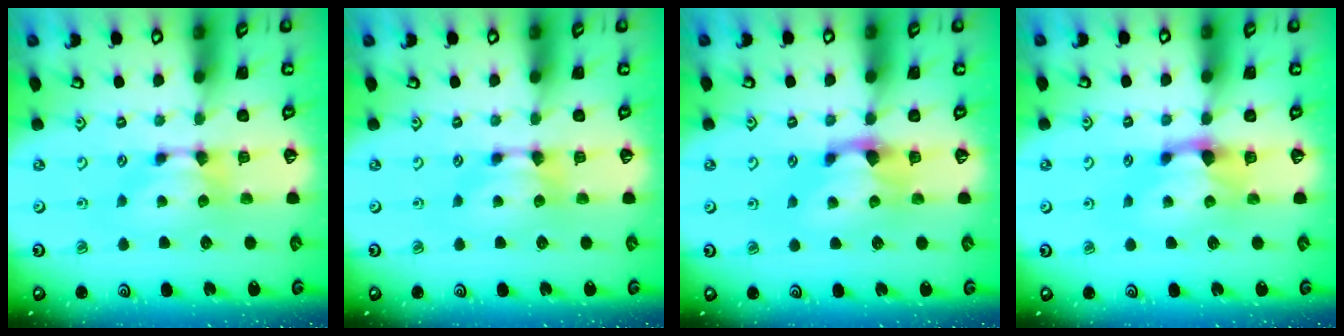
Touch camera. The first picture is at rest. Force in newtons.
{"total": 0.0}
{"total": 1.4, "press": 0.9, "slide": 1.0}
{"total": 1.6, "press": 0.6, "slide": 1.5}